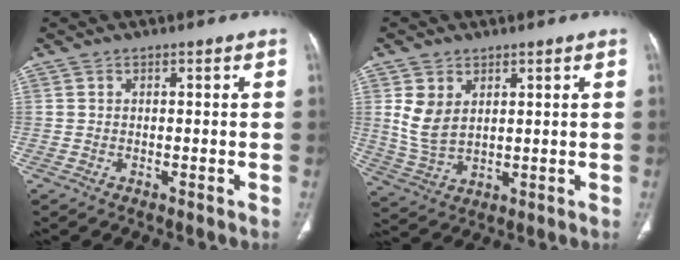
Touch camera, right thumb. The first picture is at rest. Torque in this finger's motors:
{"motor_torque": [-0.27, 0.44, 0.43, 0.69, 0.05]}